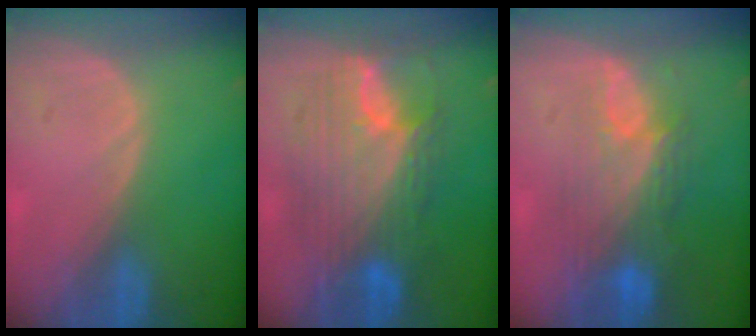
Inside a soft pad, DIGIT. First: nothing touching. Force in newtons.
{"total": 11.4, "press": 11.3, "slide": 0.9}
{"total": 9.7, "press": 8.2, "slide": 5.2}